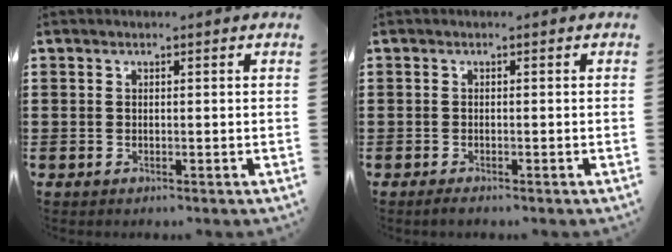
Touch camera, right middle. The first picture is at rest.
{"total": 0.8, "force": [-0.8, 0.1, 0.4], "torque": [-0.010, -0.007, -0.013]}